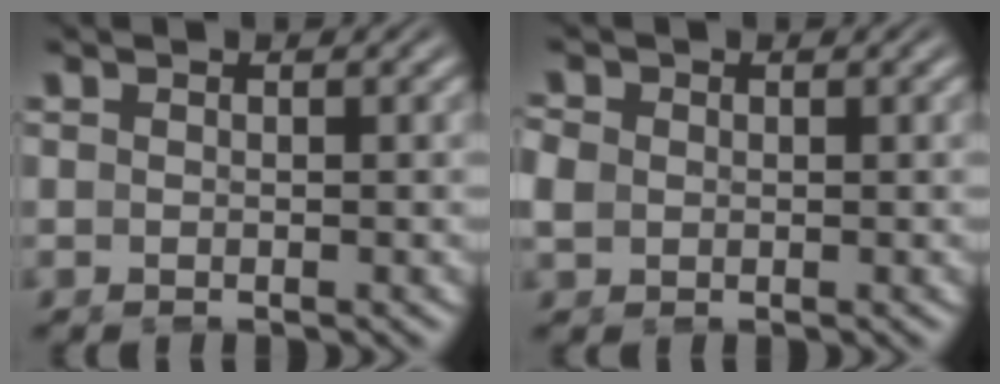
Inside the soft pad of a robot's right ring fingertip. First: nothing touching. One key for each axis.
{"total": 1.8, "fx": 0.2, "fy": 1.6, "fz": 0.8, "tx": -0.024, "ty": -0.004, "tz": 0.006}